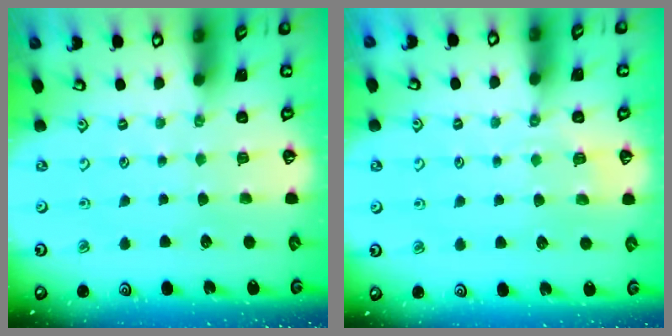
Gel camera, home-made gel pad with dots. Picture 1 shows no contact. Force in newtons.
{"total": 2.8, "press": 2.5, "slide": 1.3}